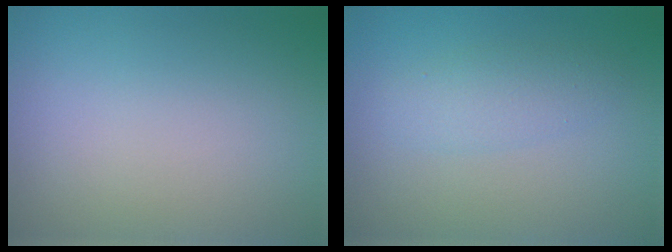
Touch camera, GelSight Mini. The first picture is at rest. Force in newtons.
{"total": 2.3, "press": 2.3, "slide": 0.1}